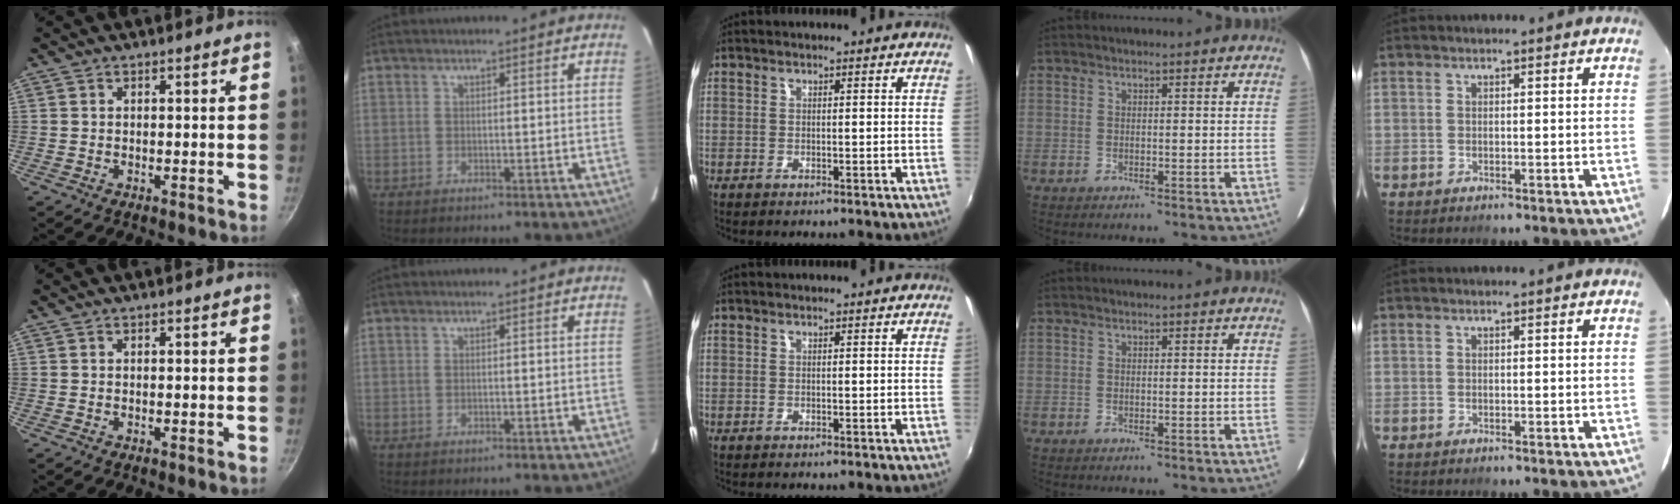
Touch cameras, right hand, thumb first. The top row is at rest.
{}